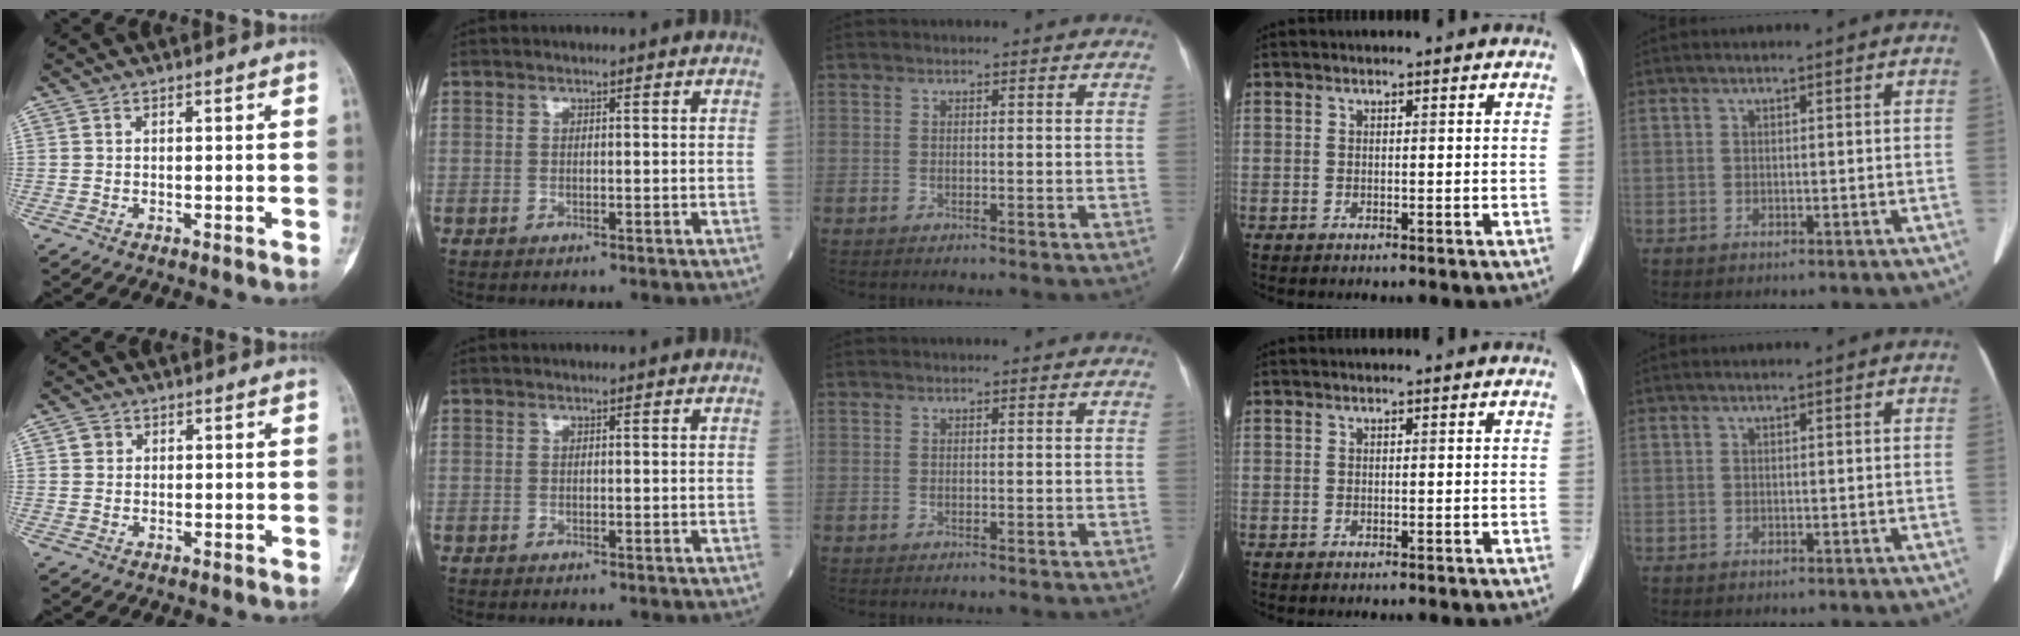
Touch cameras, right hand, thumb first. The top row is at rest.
{"thumb": {"total": 1.6, "force": [0.5, 1.5, 0.4], "torque": [0.003, 0.001, 0.005]}}